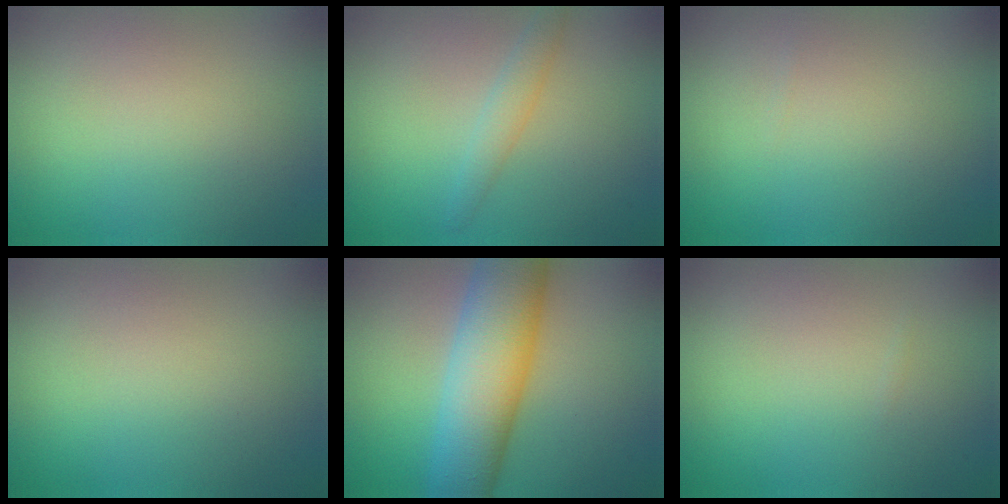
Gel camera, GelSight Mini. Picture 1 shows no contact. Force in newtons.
{"total": 1.7, "press": 1.7, "slide": 0.1}
{"total": 0.0}
{"total": 0.0}
{"total": 10.0, "press": 10.0, "slide": 0.3}
{"total": 0.0}